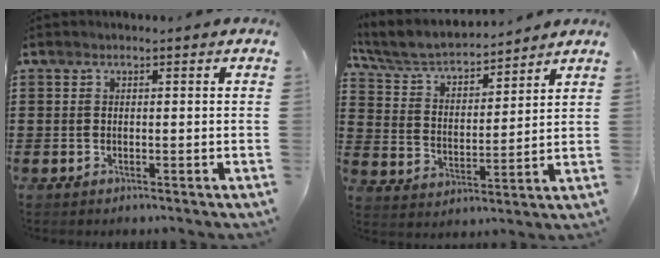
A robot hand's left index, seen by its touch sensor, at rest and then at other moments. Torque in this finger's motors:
{"motor_torque": [0.38, -0.31, 0.27, 0.15]}